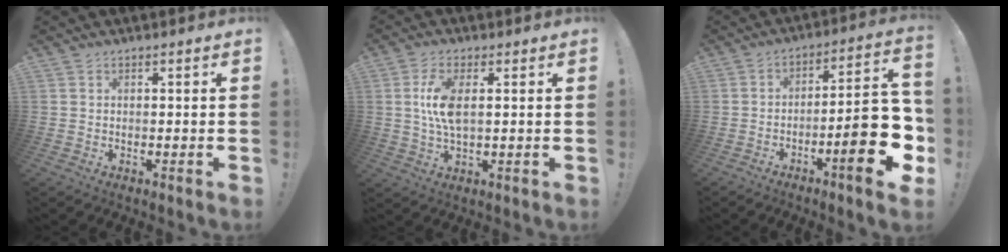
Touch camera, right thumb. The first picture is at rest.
{"total": 8.5, "force": [1.2, 3.6, 7.6], "torque": [-0.138, -0.012, 0.015]}
{"total": 19.5, "force": [-6.8, 4.9, 17.6], "torque": [-0.235, 0.036, -0.100]}